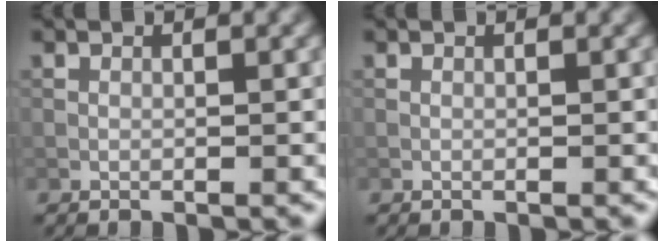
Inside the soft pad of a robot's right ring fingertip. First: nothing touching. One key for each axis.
{"total": 0.0}